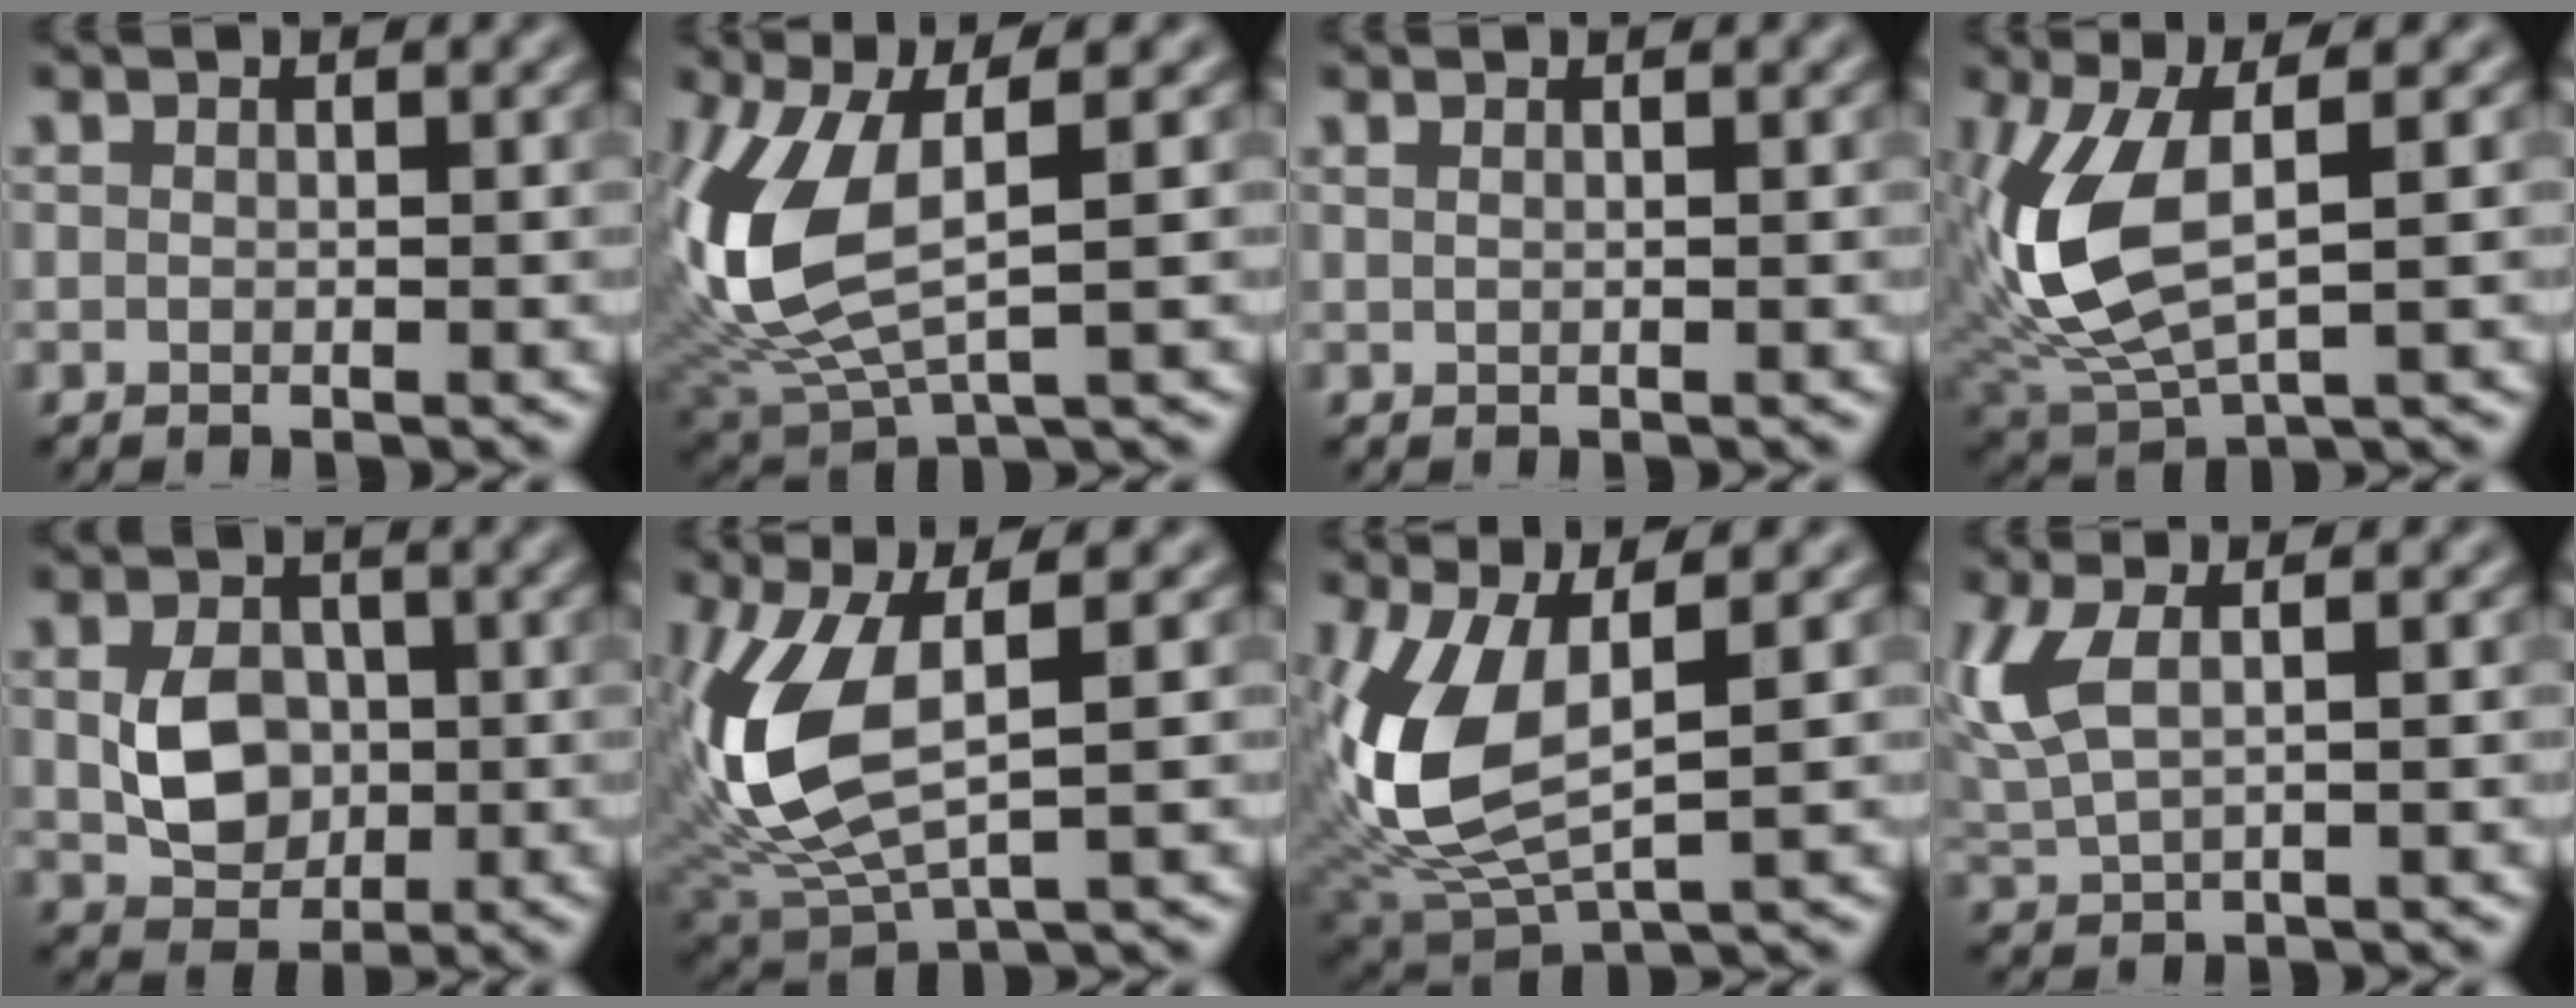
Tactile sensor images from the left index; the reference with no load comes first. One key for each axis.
{"total": 9.6, "fx": 1.1, "fy": 4.3, "fz": 8.6, "tx": -0.217, "ty": -0.007, "tz": 0.026}
{"total": 0.6, "fx": 0.4, "fy": 0.2, "fz": 0.4, "tx": -0.005, "ty": 0.000, "tz": 0.002}
{"total": 7.9, "fx": 0.8, "fy": 3.5, "fz": 7.1, "tx": -0.178, "ty": -0.002, "tz": 0.023}
{"total": 4.7, "fx": -0.2, "fy": 3.5, "fz": 3.1, "tx": -0.061, "ty": -0.001, "tz": -0.002}
{"total": 8.9, "fx": 0.9, "fy": 3.9, "fz": 7.9, "tx": -0.200, "ty": -0.003, "tz": 0.025}
{"total": 8.8, "fx": 1.0, "fy": 4.1, "fz": 7.7, "tx": -0.191, "ty": -0.005, "tz": 0.024}
{"total": 4.3, "fx": 1.3, "fy": 1.8, "fz": 3.7, "tx": -0.098, "ty": 0.004, "tz": 0.032}